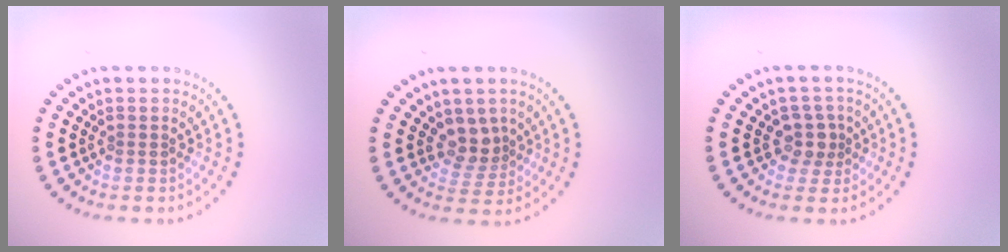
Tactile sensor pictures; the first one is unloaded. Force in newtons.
{"total": 2.4, "press": 1.8, "slide": 1.5}
{"total": 2.1, "press": 1.6, "slide": 1.3}